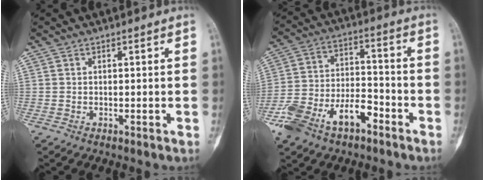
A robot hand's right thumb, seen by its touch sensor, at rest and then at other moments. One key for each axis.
{"total": 14.4, "fx": -8.0, "fy": 7.4, "fz": 9.5, "tx": -0.174, "ty": 0.056, "tz": -0.145}